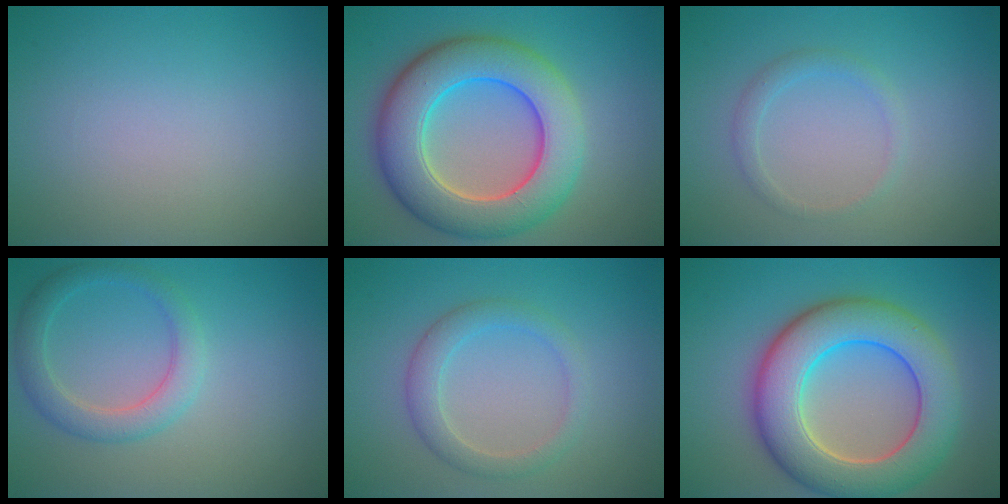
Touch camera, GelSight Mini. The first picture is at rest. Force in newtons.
{"total": 9.8, "press": 9.8, "slide": 0.1}
{"total": 1.4, "press": 1.4, "slide": 0.2}
{"total": 3.1, "press": 3.1, "slide": 0.1}
{"total": 2.7, "press": 2.7, "slide": 0.1}
{"total": 9.8, "press": 9.7, "slide": 0.7}